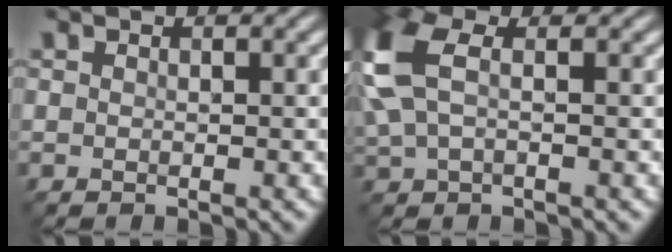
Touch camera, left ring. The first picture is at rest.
{"total": 5.8, "force": [1.6, 3.0, 4.7], "torque": [-0.143, 0.013, 0.027]}